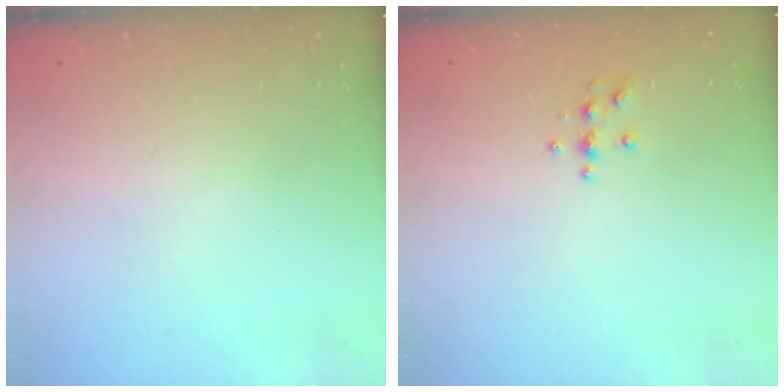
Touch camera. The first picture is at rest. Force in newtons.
{"total": 4.5, "press": 4.4, "slide": 0.6}